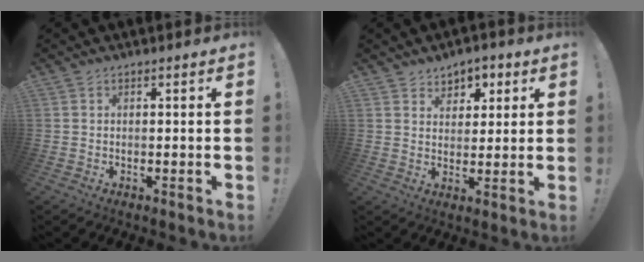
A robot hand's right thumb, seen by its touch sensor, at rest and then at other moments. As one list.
[{"total": 5.6, "force": [2.9, 4.7, 0.9], "torque": [-0.001, -0.022, 0.054]}]